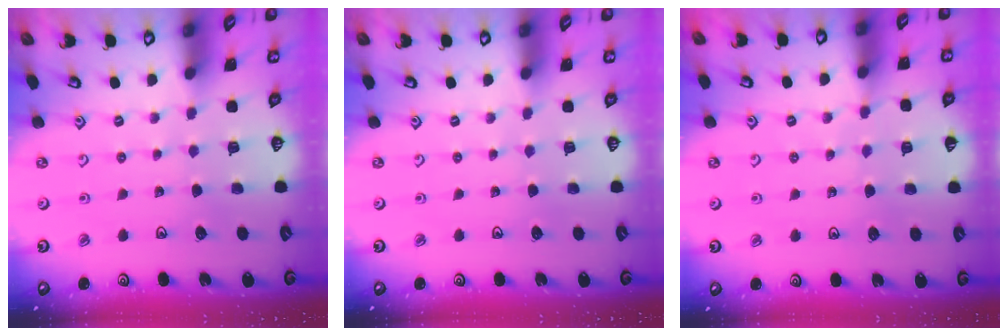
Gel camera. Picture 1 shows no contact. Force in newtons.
{"total": 0.0}
{"total": 5.5, "press": 5.3, "slide": 1.4}